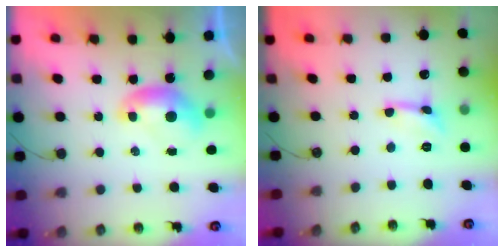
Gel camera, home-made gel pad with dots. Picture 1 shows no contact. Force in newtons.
{"total": 2.8, "press": 2.8, "slide": 0.4}